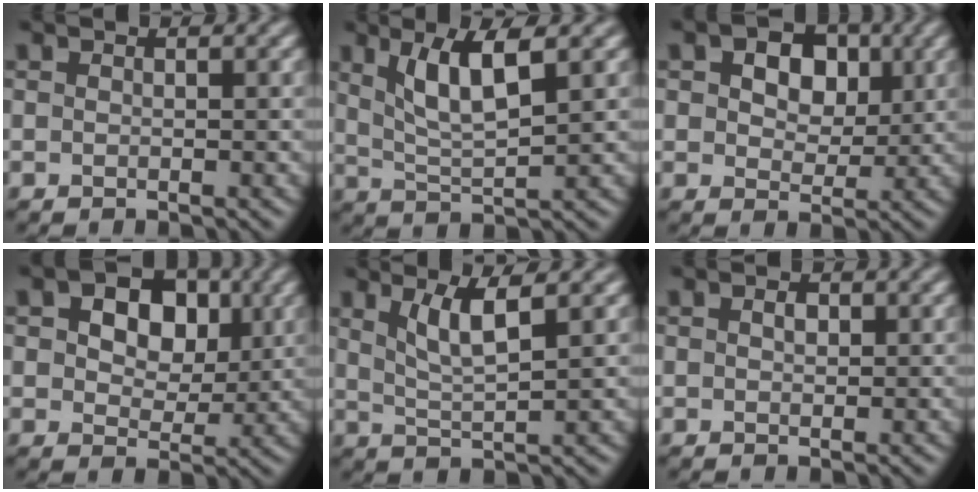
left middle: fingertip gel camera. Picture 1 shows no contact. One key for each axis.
{"total": 5.3, "fx": 2.2, "fy": 1.3, "fz": 4.6, "tx": -0.087, "ty": -0.005, "tz": 0.043}
{"total": 7.2, "fx": 2.6, "fy": 4.8, "fz": 4.6, "tx": -0.067, "ty": 0.018, "tz": 0.020}
{"total": 8.2, "fx": 2.8, "fy": 5.6, "fz": 5.3, "tx": -0.074, "ty": 0.021, "tz": 0.023}
{"total": 3.6, "fx": 1.7, "fy": 0.7, "fz": 3.1, "tx": -0.060, "ty": -0.004, "tz": 0.038}
{"total": 0.9, "fx": 0.3, "fy": 0.6, "fz": 0.6, "tx": -0.011, "ty": 0.001, "tz": 0.005}